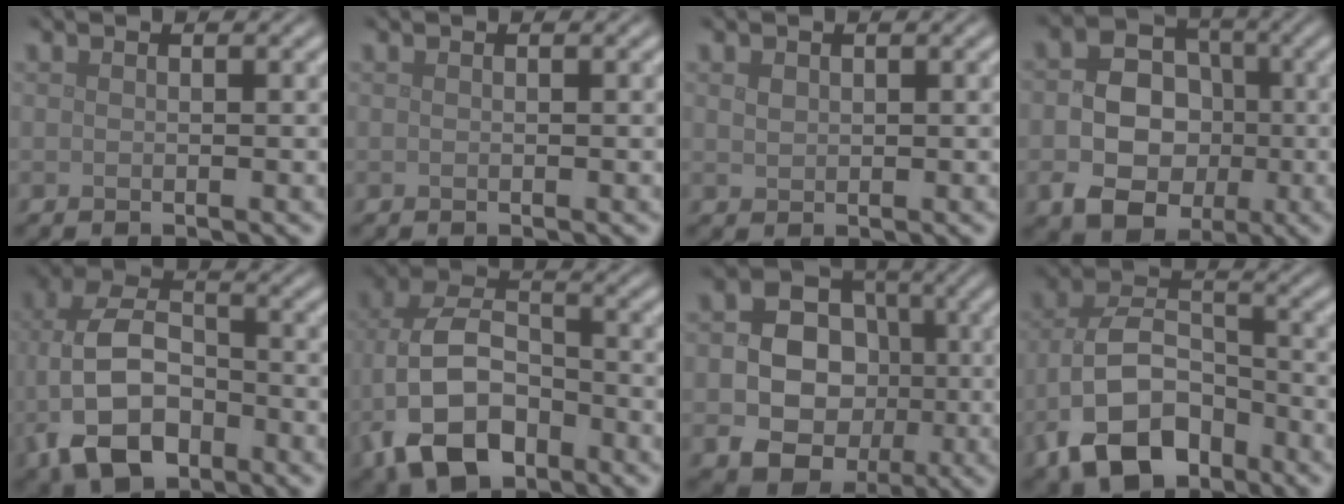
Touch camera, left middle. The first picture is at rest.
{"total": 0.0}
{"total": 1.0, "force": [0.5, 0.8, 0.4], "torque": [-0.009, -0.001, 0.010]}
{"total": 7.4, "force": [-1.8, 6.0, 3.9], "torque": [-0.061, -0.006, -0.040]}
{"total": 8.3, "force": [-3.0, 5.3, 5.7], "torque": [-0.120, -0.005, -0.061]}
{"total": 8.8, "force": [-3.9, 5.4, 5.8], "torque": [-0.121, -0.001, -0.078]}
{"total": 9.8, "force": [-1.4, 8.6, 4.4], "torque": [-0.053, -0.002, -0.046]}
{"total": 8.6, "force": [-4.3, 5.3, 5.3], "torque": [-0.108, -0.001, -0.083]}